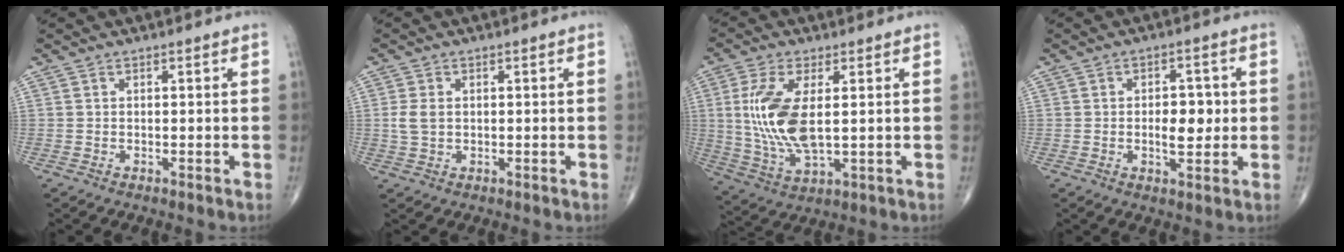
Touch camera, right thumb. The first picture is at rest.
{"total": 3.1, "force": [0.3, 2.2, 2.2], "torque": [-0.049, 0.003, 0.008]}
{"total": 12.9, "force": [1.5, 5.5, 11.6], "torque": [-0.253, -0.014, 0.039]}
{"total": 6.0, "force": [0.0, 3.1, 5.1], "torque": [-0.061, 0.000, 0.000]}